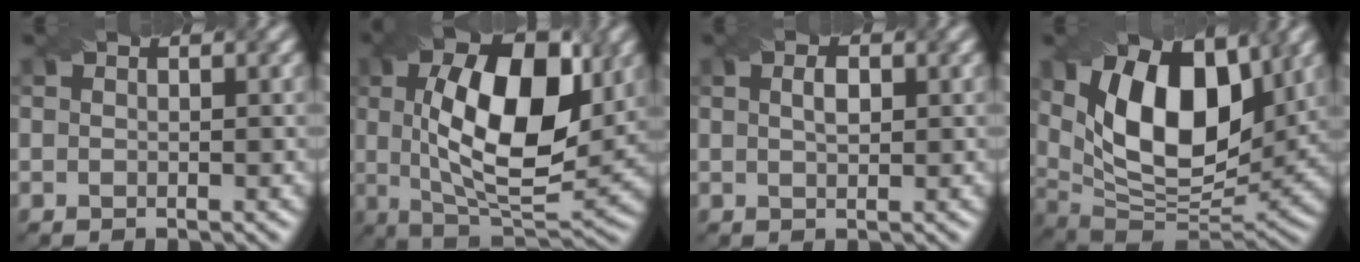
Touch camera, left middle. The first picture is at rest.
{"total": 11.7, "force": [2.0, 5.3, 10.2], "torque": [-0.154, 0.009, 0.029]}
{"total": 1.3, "force": [0.1, 0.6, 1.1], "torque": [-0.021, 0.005, 0.007]}
{"total": 13.4, "force": [4.0, 7.0, 10.6], "torque": [-0.166, 0.005, 0.067]}